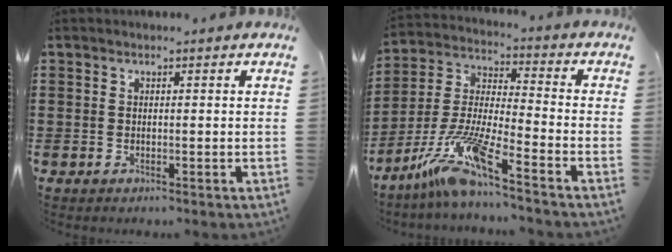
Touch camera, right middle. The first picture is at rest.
{"total": 11.6, "force": [-8.7, 0.0, 7.6], "torque": [-0.174, -0.014, -0.181]}